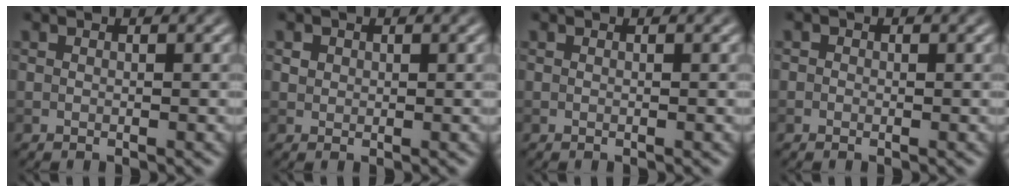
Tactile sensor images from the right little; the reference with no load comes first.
{"total": 0.8, "force": [0.3, 0.7, 0.2], "torque": [-0.001, -0.003, 0.008]}
{"total": 0.0}
{"total": 0.5, "force": [-0.1, 0.5, 0.1], "torque": [0.002, -0.006, -0.005]}